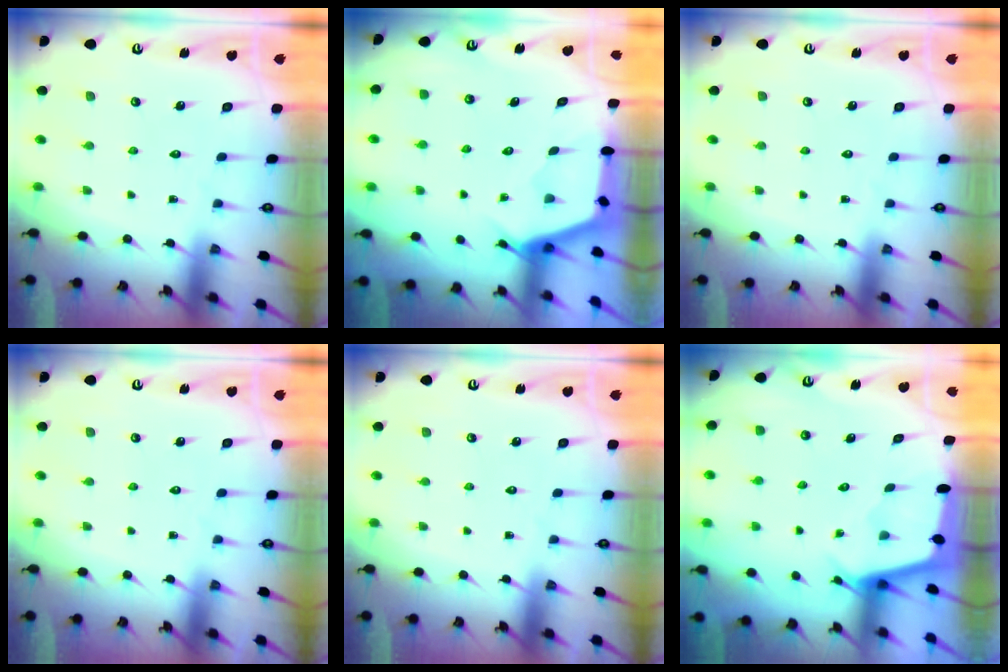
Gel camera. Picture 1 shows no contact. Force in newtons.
{"total": 2.6, "press": 2.6, "slide": 0.4}
{"total": 0.0}
{"total": 0.0}
{"total": 0.0}
{"total": 2.3, "press": 2.3, "slide": 0.3}